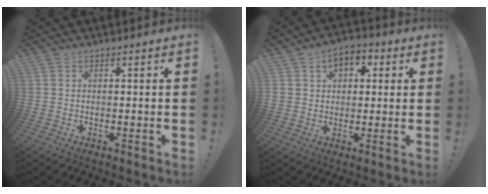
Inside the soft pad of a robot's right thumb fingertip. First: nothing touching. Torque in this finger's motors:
{"motor_torque": [0.06, 0.12, 0.14, 0.18, 0.00]}